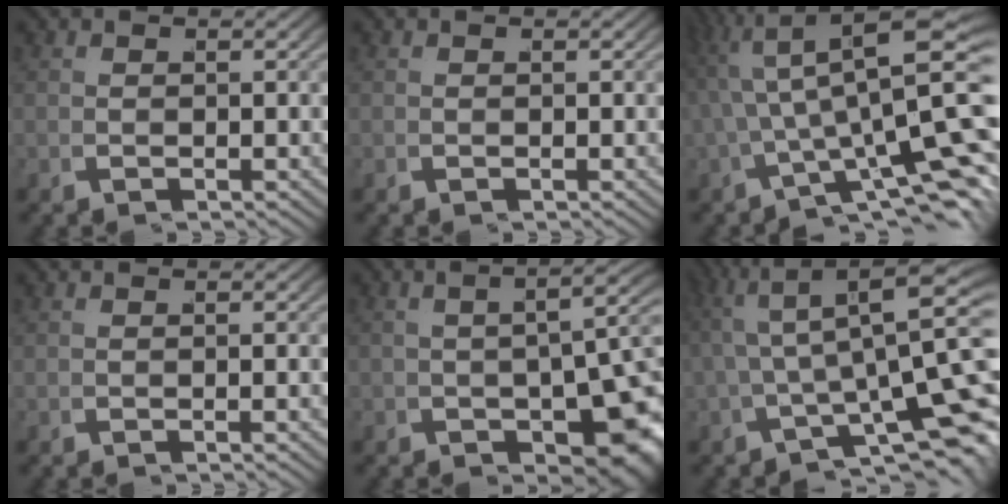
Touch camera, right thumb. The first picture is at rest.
{"total": 0.0}
{"total": 13.1, "force": [1.1, 6.9, 11.0], "torque": [-0.189, -0.034, 0.042]}
{"total": 0.6, "force": [-0.2, -0.1, 0.6], "torque": [-0.010, 0.008, -0.003]}
{"total": 7.9, "force": [-0.8, 3.7, 6.9], "torque": [-0.098, -0.011, 0.003]}
{"total": 10.9, "force": [2.2, 4.6, 9.7], "torque": [-0.153, -0.012, 0.054]}